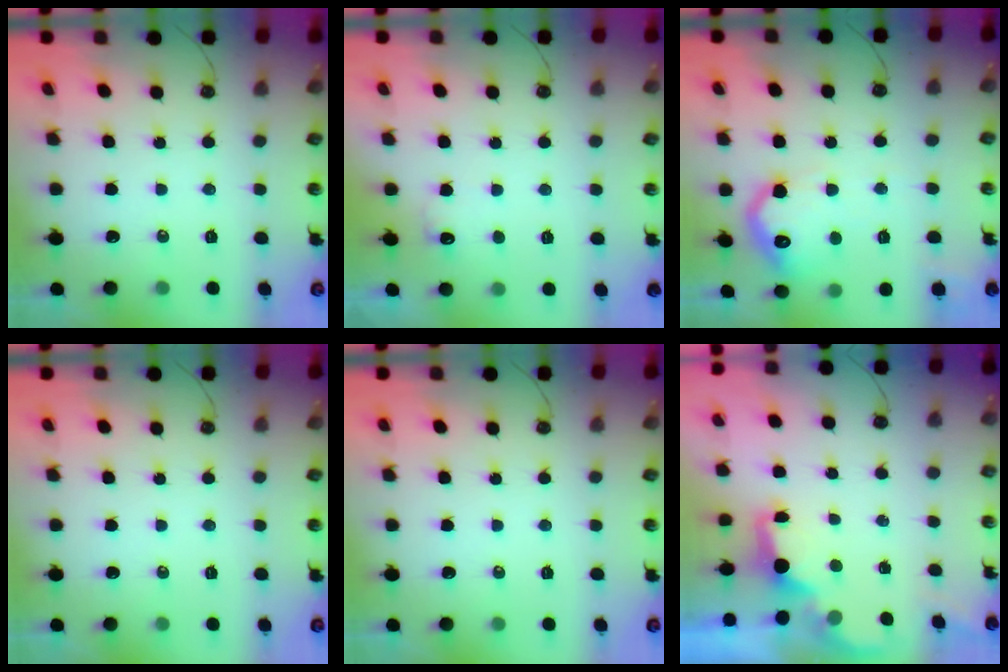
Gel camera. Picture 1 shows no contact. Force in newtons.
{"total": 6.1, "press": 6.0, "slide": 1.0}
{"total": 16.3, "press": 16.3, "slide": 1.0}
{"total": 0.0}
{"total": 0.0}
{"total": 2.1, "press": 1.9, "slide": 0.8}